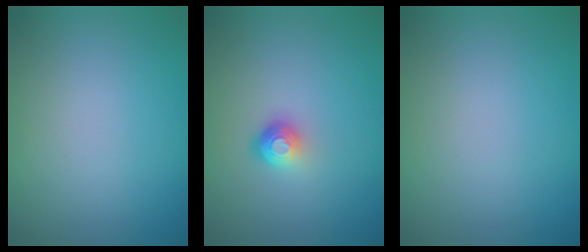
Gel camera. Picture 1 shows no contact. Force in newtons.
{"total": 1.8, "press": 1.2, "slide": 1.4}
{"total": 0.0}